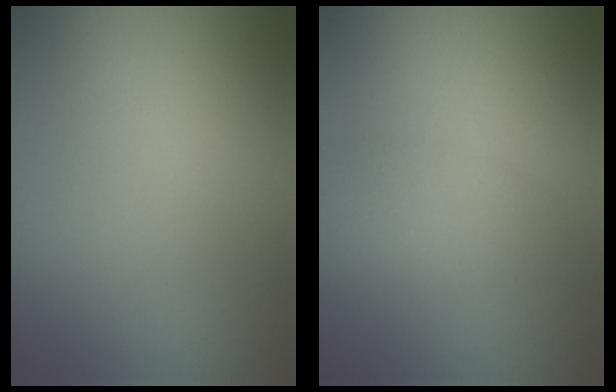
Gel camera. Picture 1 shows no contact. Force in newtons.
{"total": 2.5, "press": 2.4, "slide": 0.2}